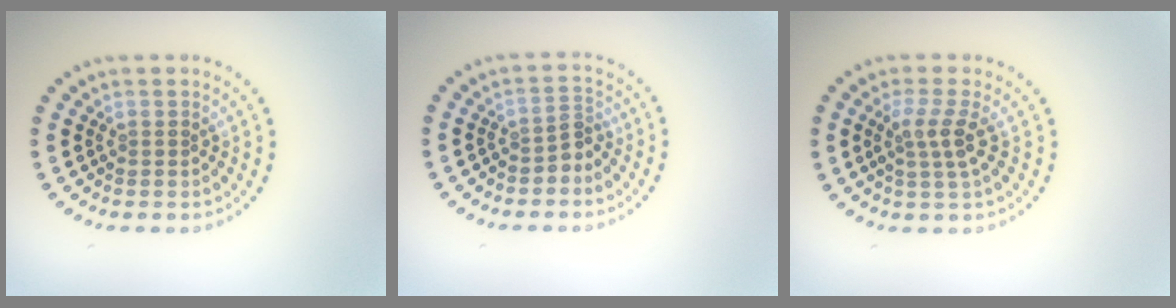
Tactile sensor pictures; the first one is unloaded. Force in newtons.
{"total": 1.6, "press": 1.3, "slide": 1.0}
{"total": 2.5, "press": 2.0, "slide": 1.6}